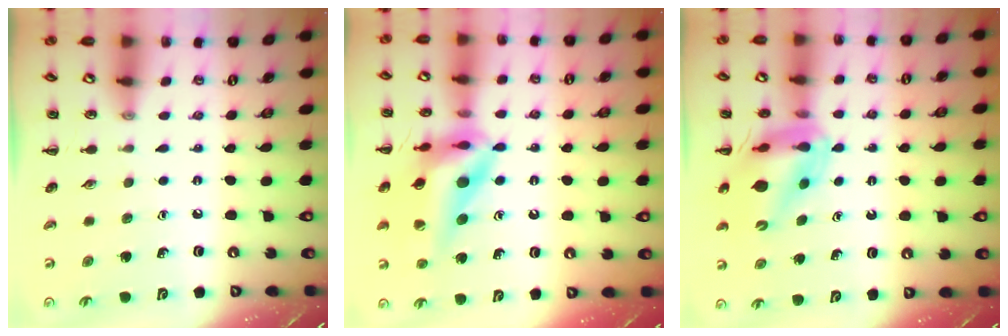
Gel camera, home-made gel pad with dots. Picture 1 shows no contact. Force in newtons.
{"total": 18.4, "press": 18.1, "slide": 3.7}
{"total": 13.8, "press": 13.3, "slide": 3.7}